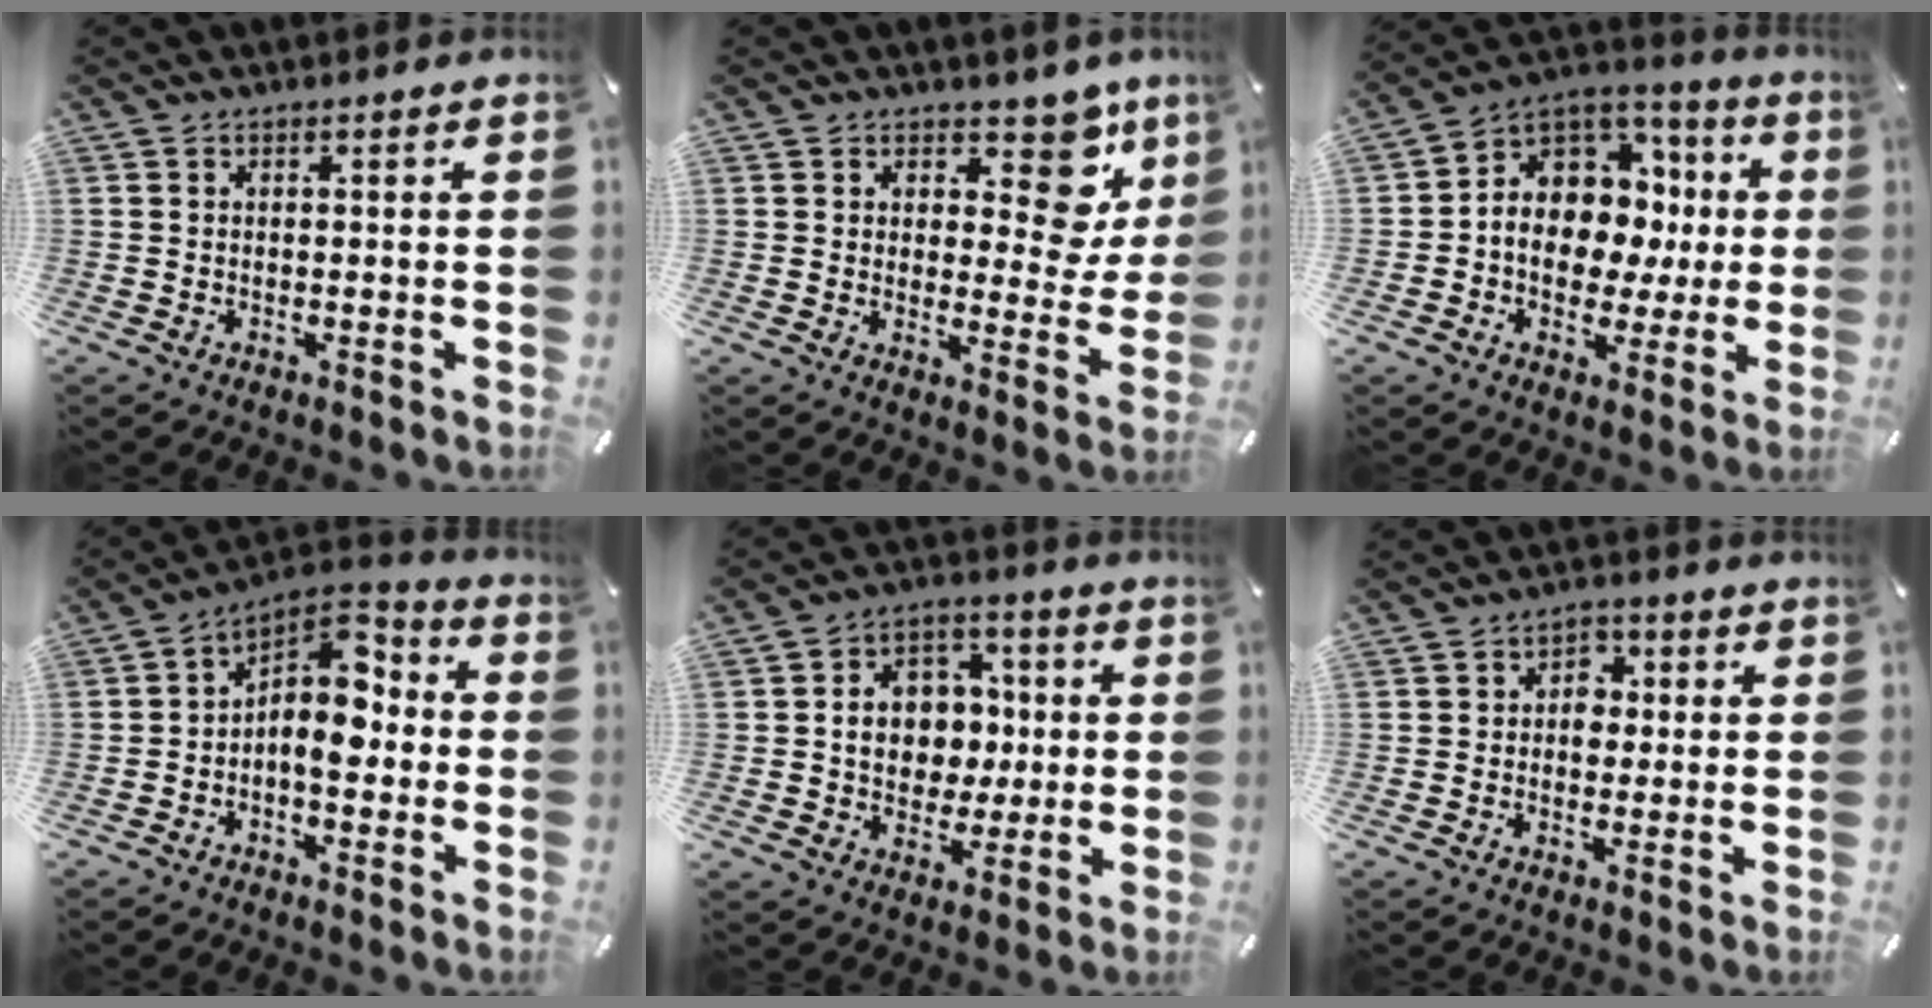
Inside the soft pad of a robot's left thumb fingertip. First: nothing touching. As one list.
[{"total": 11.3, "force": [6.9, 6.3, 6.4], "torque": [-0.069, -0.060, 0.119]}, {"total": 12.2, "force": [1.8, 10.8, 5.3], "torque": [-0.083, -0.027, 0.043]}, {"total": 9.5, "force": [-0.7, 5.9, 7.4], "torque": [-0.120, -0.012, -0.017]}, {"total": 10.7, "force": [-0.1, 9.3, 5.3], "torque": [-0.082, 0.019, 0.006]}, {"total": 4.6, "force": [-0.3, 3.8, 2.6], "torque": [-0.019, -0.002, -0.014]}]